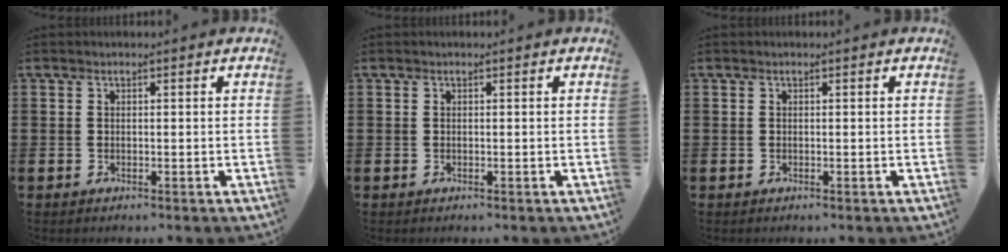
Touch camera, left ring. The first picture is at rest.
{"total": 0.0}
{"total": 0.0}